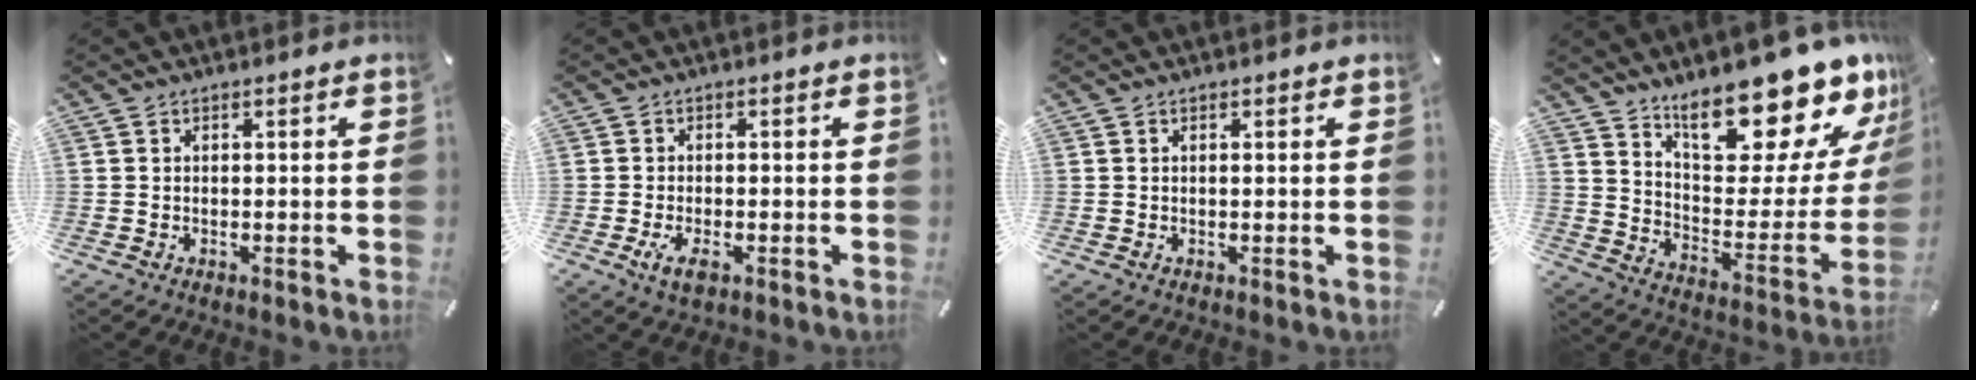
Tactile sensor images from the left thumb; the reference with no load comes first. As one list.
[{"total": 3.3, "force": [-1.5, 1.4, 2.6], "torque": [-0.061, -0.001, -0.030]}, {"total": 0.0}, {"total": 21.9, "force": [17.6, 7.0, 10.9], "torque": [-0.140, -0.144, 0.291]}]